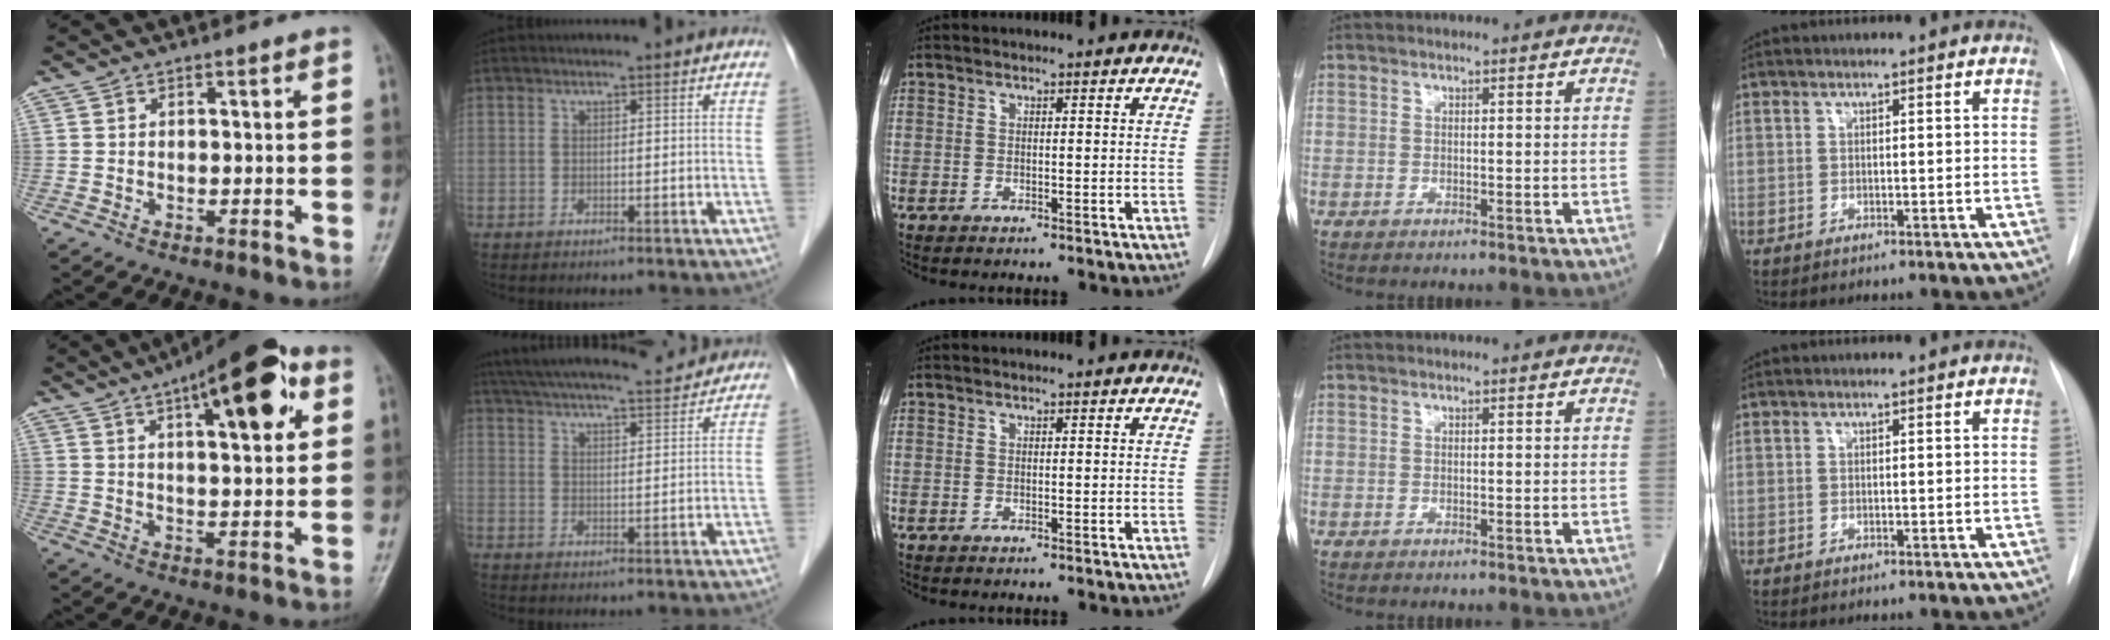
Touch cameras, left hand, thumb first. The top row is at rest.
{"thumb": {"total": 16.5, "force": [7.4, 5.6, 13.6], "torque": [-0.167, -0.006, 0.102]}, "index": {"total": 17.7, "force": [16.1, 2.3, 6.9], "torque": [-0.118, 0.031, 0.232]}}